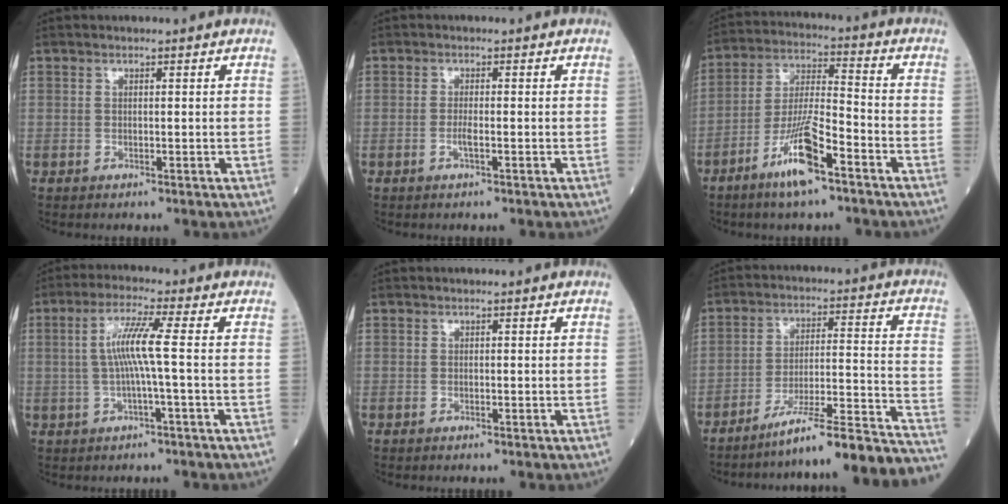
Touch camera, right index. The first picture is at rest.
{"total": 1.5, "force": [-0.6, 0.0, 1.4], "torque": [-0.029, -0.001, -0.013]}
{"total": 10.7, "force": [-6.3, 1.4, 8.5], "torque": [-0.170, -0.008, -0.118]}
{"total": 6.1, "force": [0.0, -0.7, 6.1], "torque": [-0.125, 0.012, 0.001]}
{"total": 0.0}
{"total": 20.7, "force": [-19.0, -1.5, 8.1], "torque": [-0.070, 0.013, -0.274]}